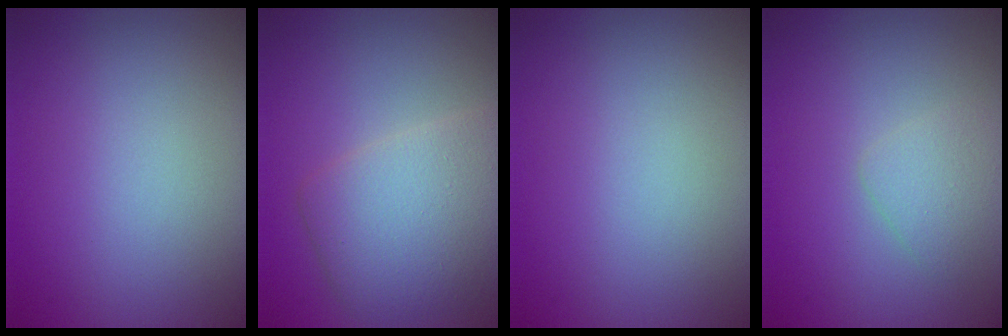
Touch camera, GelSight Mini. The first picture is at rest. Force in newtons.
{"total": 5.5, "press": 5.5, "slide": 0.2}
{"total": 0.0}
{"total": 1.6, "press": 1.6, "slide": 0.1}